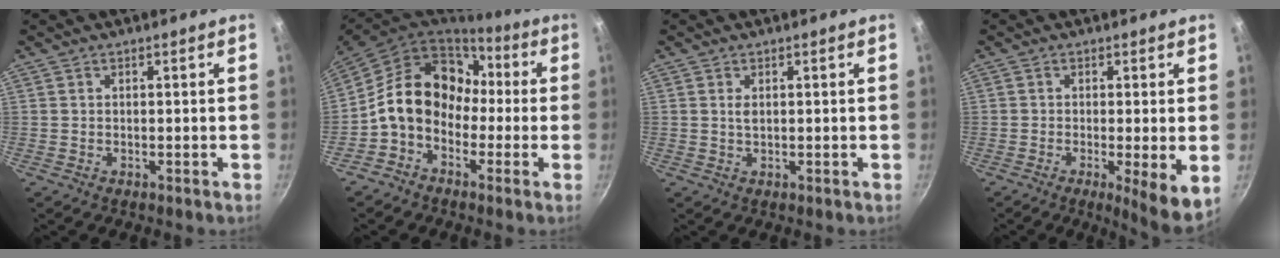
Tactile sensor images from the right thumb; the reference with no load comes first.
{"total": 16.3, "force": [-0.6, 12.8, 10.1], "torque": [-0.150, 0.059, -0.027]}
{"total": 1.2, "force": [0.3, 0.6, 1.0], "torque": [-0.019, 0.000, 0.006]}
{"total": 7.6, "force": [-1.4, 1.3, 7.4], "torque": [-0.104, -0.013, -0.017]}